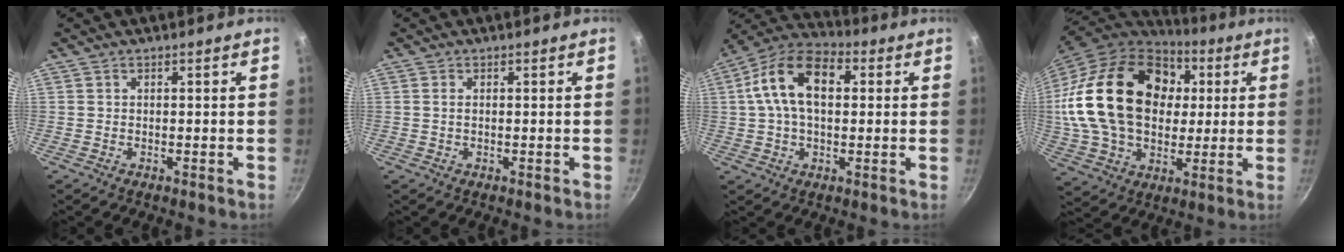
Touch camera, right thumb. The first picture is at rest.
{"total": 0.8, "force": [0.2, 0.3, 0.7], "torque": [-0.015, 0.000, 0.002]}
{"total": 14.6, "force": [2.6, 8.8, 11.3], "torque": [-0.181, 0.025, 0.027]}
{"total": 29.7, "force": [4.9, 20.7, 20.8], "torque": [-0.374, 0.019, 0.093]}